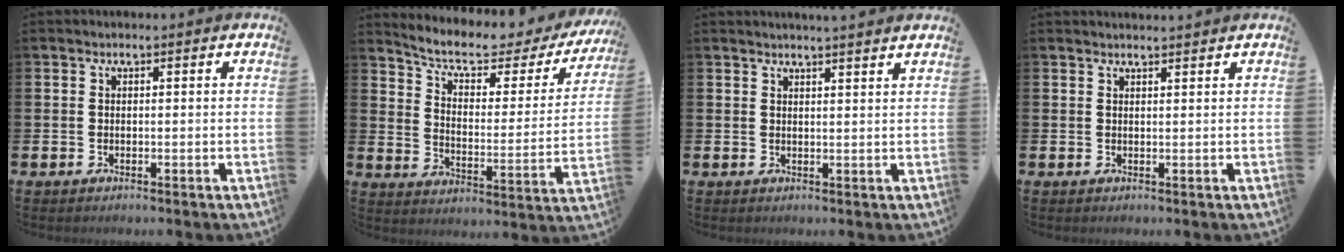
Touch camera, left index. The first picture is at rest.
{"total": 6.6, "force": [5.4, 2.1, 3.1], "torque": [-0.086, -0.038, 0.085]}
{"total": 2.2, "force": [2.2, -0.5, 0.0], "torque": [-0.001, -0.012, 0.040]}
{"total": 1.2, "force": [1.2, -0.1, 0.0], "torque": [0.008, -0.008, 0.021]}